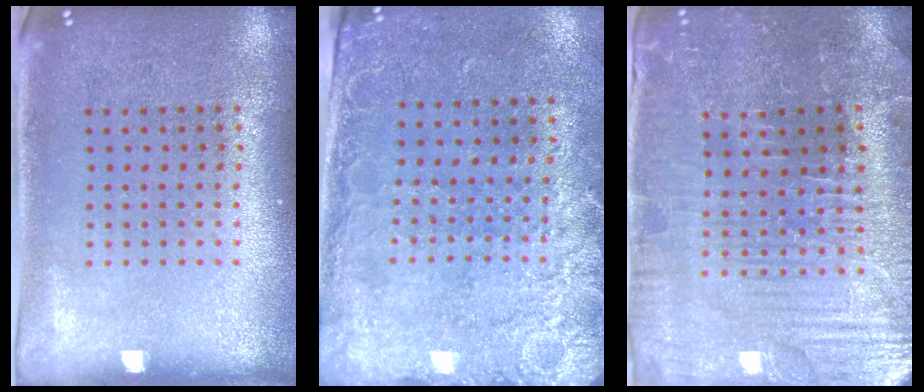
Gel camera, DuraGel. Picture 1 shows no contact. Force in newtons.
{"total": 2.5, "press": 2.1, "slide": 1.4}
{"total": 3.7, "press": 3.7, "slide": 0.4}